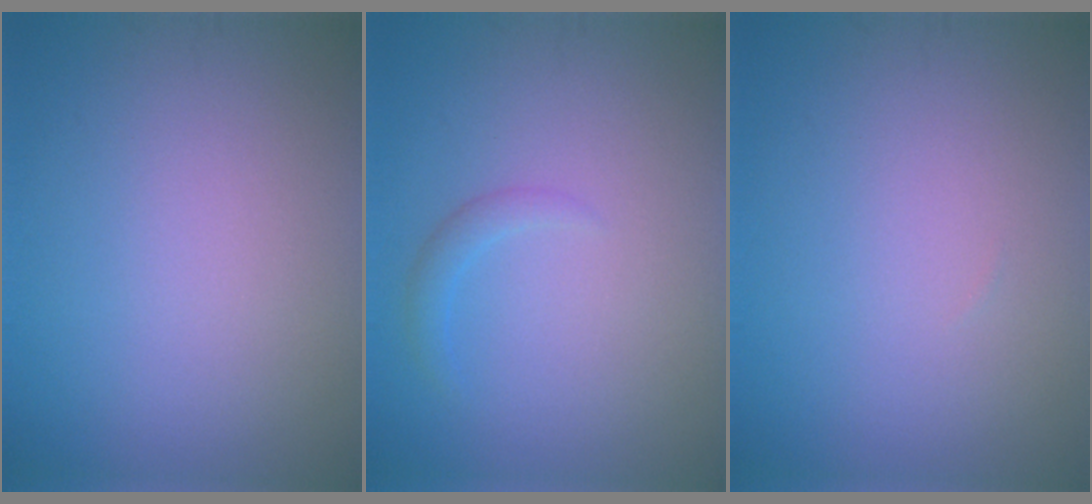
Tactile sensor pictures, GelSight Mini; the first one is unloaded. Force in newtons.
{"total": 1.2, "press": 1.1, "slide": 0.1}
{"total": 0.0}